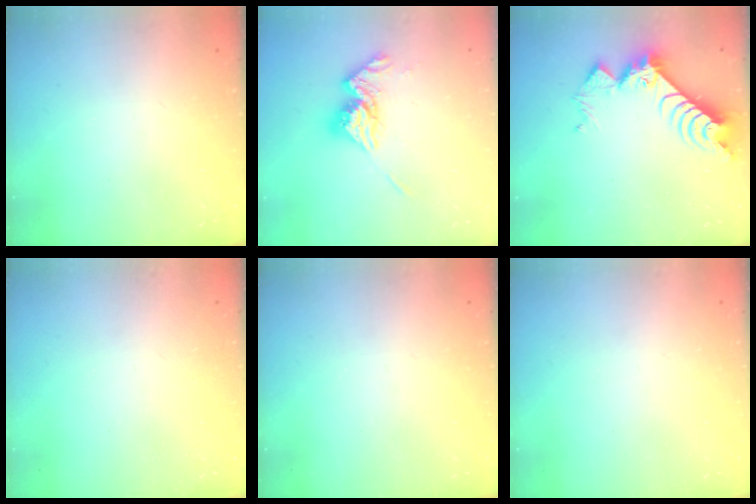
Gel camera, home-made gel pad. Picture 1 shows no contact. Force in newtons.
{"total": 12.3, "press": 12.3, "slide": 1.3}
{"total": 9.8, "press": 9.7, "slide": 0.9}
{"total": 0.0}
{"total": 0.0}
{"total": 0.0}